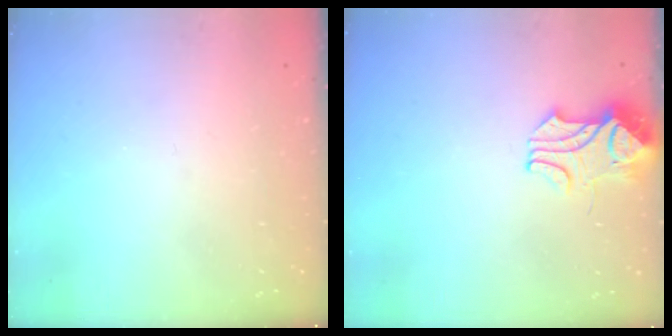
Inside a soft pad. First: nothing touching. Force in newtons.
{"total": 2.5, "press": 2.4, "slide": 0.9}